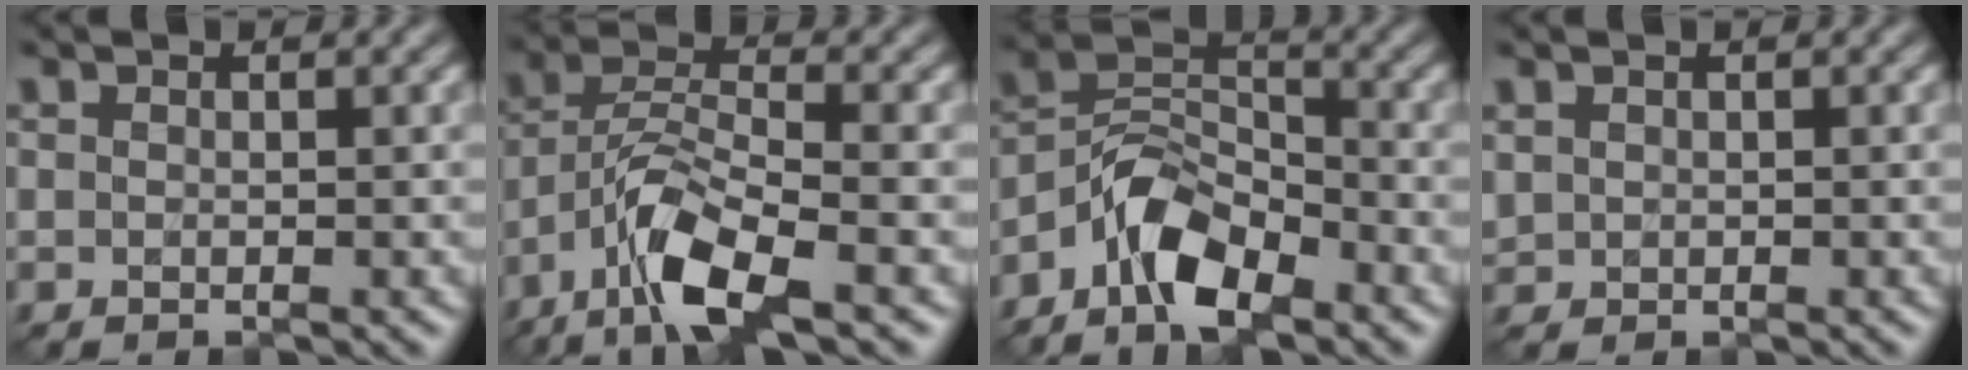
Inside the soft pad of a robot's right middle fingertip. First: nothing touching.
{"total": 7.5, "force": [-4.4, 2.2, 5.7], "torque": [-0.113, 0.001, -0.088]}
{"total": 6.7, "force": [-4.6, 2.9, 3.9], "torque": [-0.068, 0.003, -0.097]}
{"total": 0.9, "force": [0.4, 0.8, 0.2], "torque": [-0.004, 0.000, 0.011]}